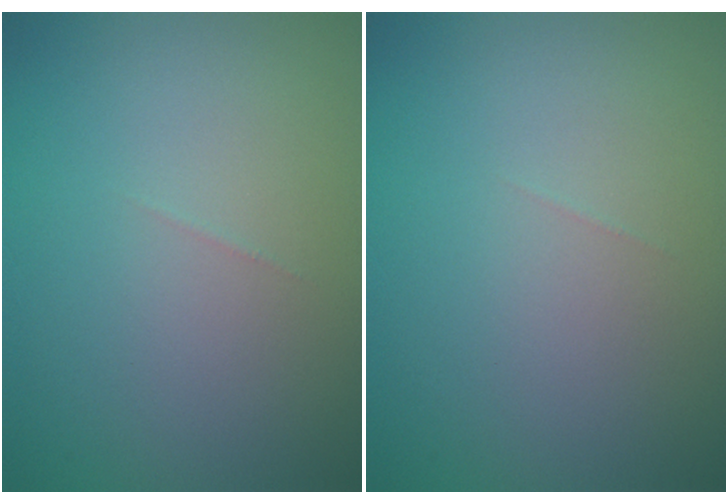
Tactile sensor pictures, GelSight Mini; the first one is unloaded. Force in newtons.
{"total": 0.0}